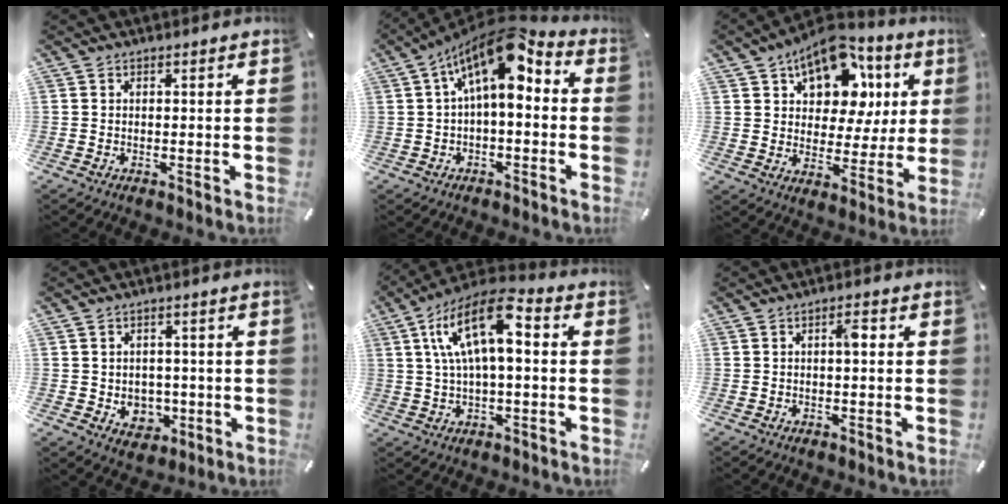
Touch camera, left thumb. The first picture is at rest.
{"total": 13.5, "force": [4.5, 6.1, 11.1], "torque": [-0.185, -0.023, 0.077]}
{"total": 15.2, "force": [8.6, 10.0, 7.6], "torque": [-0.117, -0.056, 0.153]}
{"total": 5.4, "force": [-0.7, 5.1, 1.9], "torque": [-0.021, 0.000, -0.013]}
{"total": 14.9, "force": [3.5, 6.5, 12.9], "torque": [-0.255, -0.005, 0.060]}
{"total": 2.9, "force": [0.3, 1.0, 2.7], "torque": [-0.046, 0.007, 0.000]}